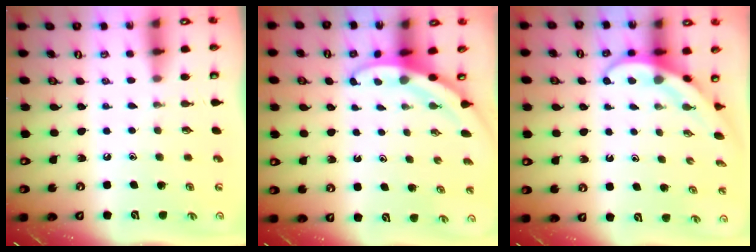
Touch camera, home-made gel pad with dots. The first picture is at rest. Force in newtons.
{"total": 3.3, "press": 3.3, "slide": 0.1}
{"total": 3.7, "press": 3.7, "slide": 0.8}